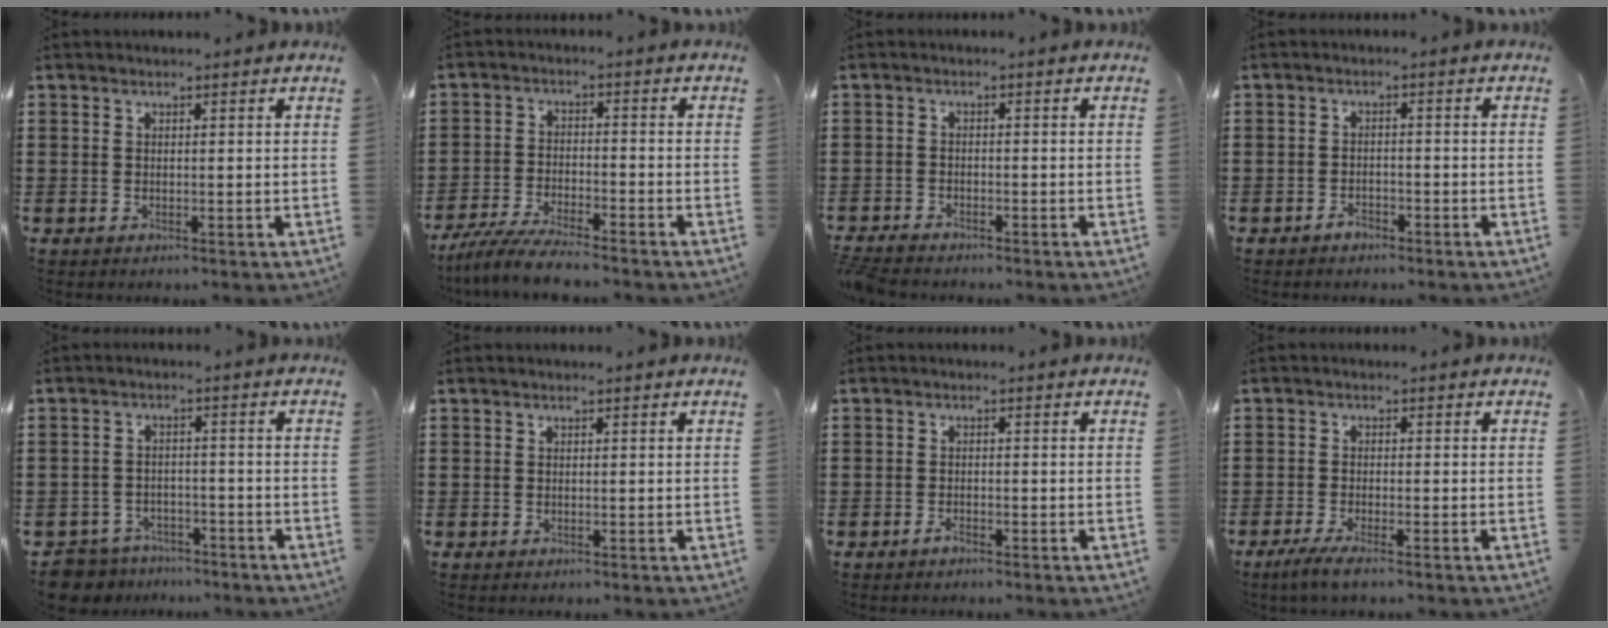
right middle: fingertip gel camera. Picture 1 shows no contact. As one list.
[{"total": 5.9, "force": [-5.5, 0.1, 2.1], "torque": [-0.053, -0.010, -0.107]}, {"total": 2.0, "force": [-2.0, 0.2, 0.3], "torque": [-0.017, -0.001, -0.043]}, {"total": 1.7, "force": [-1.5, 0.7, 0.4], "torque": [-0.013, -0.003, -0.029]}, {"total": 4.2, "force": [-4.1, 0.9, -0.1], "torque": [-0.019, -0.001, -0.091]}, {"total": 0.0}, {"total": 1.2, "force": [-1.0, 0.3, 0.5], "torque": [-0.013, -0.004, -0.018]}, {"total": 2.7, "force": [-2.1, 0.0, 1.7], "torque": [-0.044, -0.009, -0.042]}]